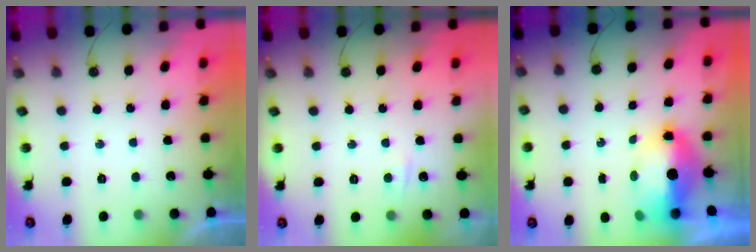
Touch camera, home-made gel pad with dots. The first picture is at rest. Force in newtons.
{"total": 2.8, "press": 2.8, "slide": 0.5}
{"total": 8.7, "press": 8.5, "slide": 1.8}